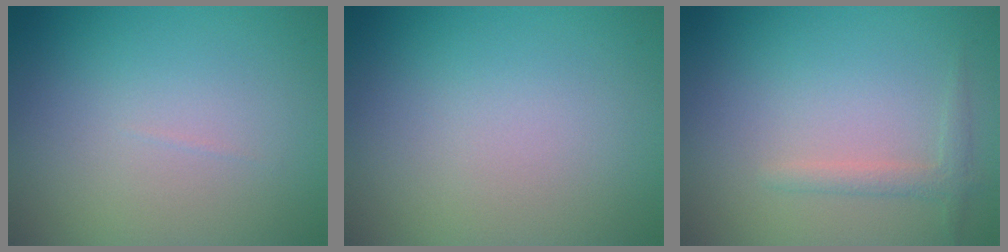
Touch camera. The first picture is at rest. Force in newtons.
{"total": 0.0}
{"total": 1.5, "press": 1.5, "slide": 0.1}